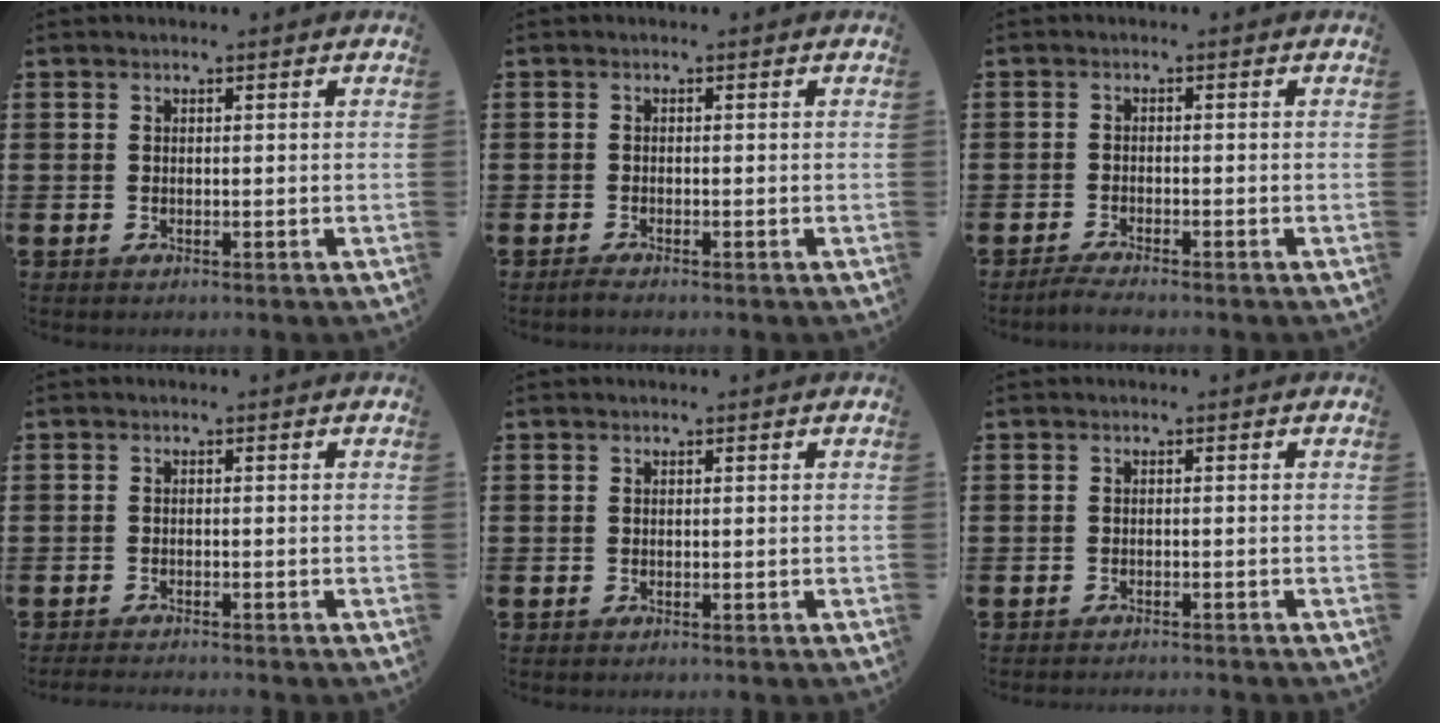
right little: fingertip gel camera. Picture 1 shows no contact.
{"total": 0.8, "force": [-0.6, 0.0, 0.6], "torque": [-0.010, -0.003, -0.012]}
{"total": 1.6, "force": [-1.4, -0.1, 0.7], "torque": [-0.012, 0.001, -0.026]}
{"total": 1.0, "force": [-1.0, -0.1, 0.2], "torque": [-0.004, -0.002, -0.020]}
{"total": 0.0}
{"total": 0.8, "force": [-0.8, -0.1, 0.0], "torque": [-0.001, -0.001, -0.017]}